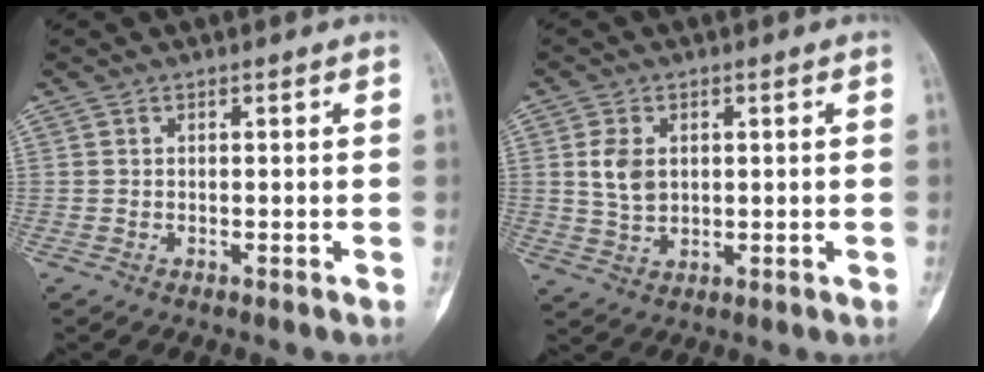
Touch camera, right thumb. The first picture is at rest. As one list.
[{"total": 5.6, "force": [1.2, 3.8, 3.9], "torque": [-0.066, -0.005, 0.030]}]